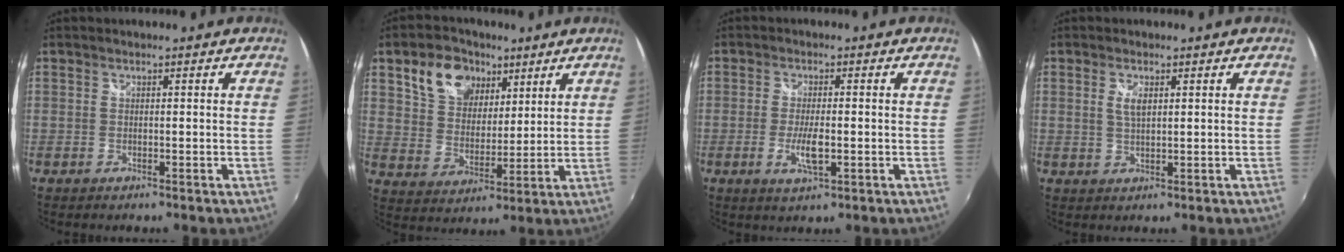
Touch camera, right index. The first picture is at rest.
{"total": 12.0, "force": [6.5, 8.2, 5.8], "torque": [-0.120, 0.033, 0.125]}
{"total": 4.8, "force": [-1.3, 1.3, 4.4], "torque": [-0.090, -0.009, -0.023]}
{"total": 2.8, "force": [0.9, 1.2, 2.4], "torque": [-0.044, -0.001, 0.015]}